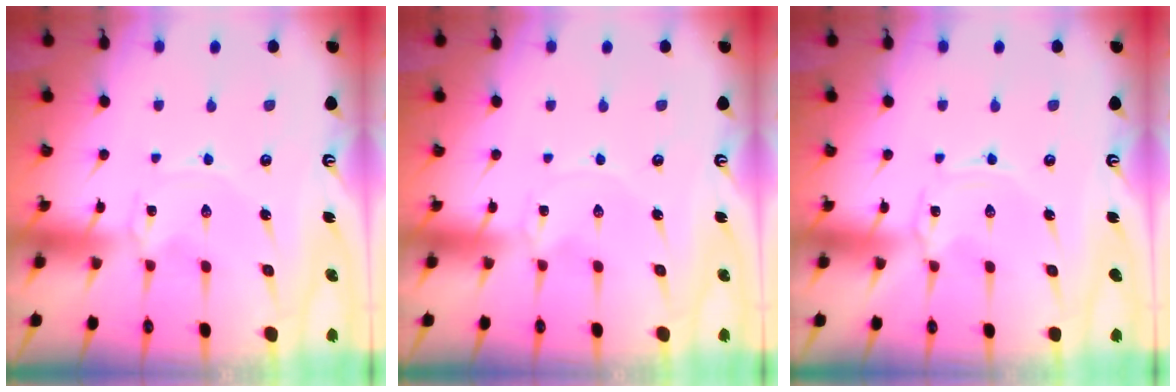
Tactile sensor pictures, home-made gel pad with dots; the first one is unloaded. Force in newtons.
{"total": 0.0}
{"total": 0.0}